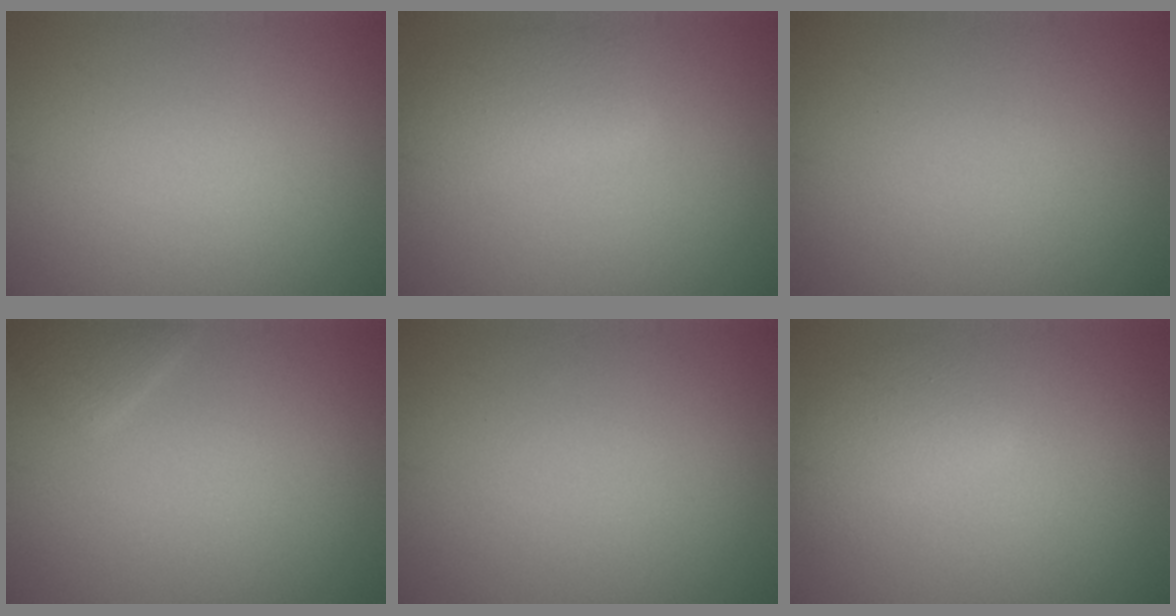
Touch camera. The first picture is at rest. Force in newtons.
{"total": 3.3, "press": 3.3, "slide": 0.2}
{"total": 0.0}
{"total": 1.4, "press": 1.4, "slide": 0.1}
{"total": 0.0}
{"total": 2.7, "press": 2.7, "slide": 0.2}